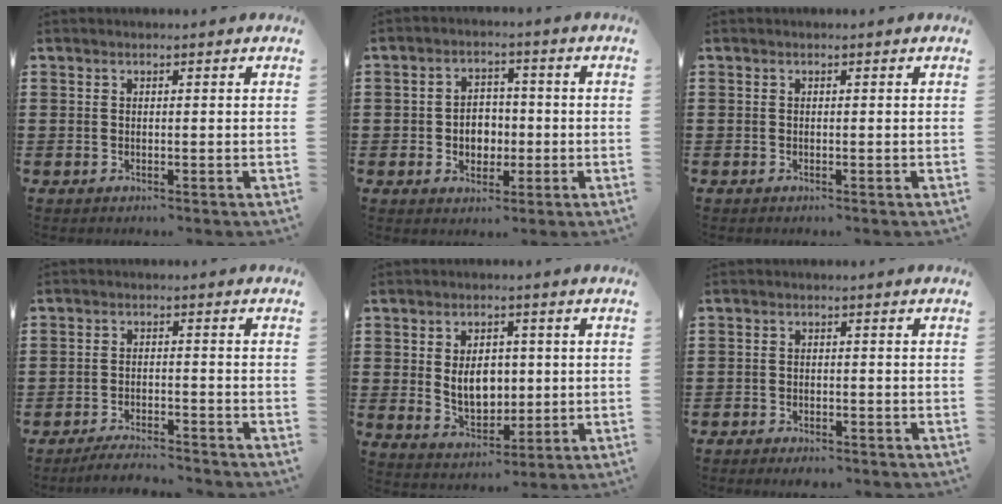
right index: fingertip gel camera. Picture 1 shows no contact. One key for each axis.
{"total": 4.3, "fx": -0.8, "fy": 3.6, "fz": 2.2, "tx": -0.035, "ty": 0.003, "tz": -0.020}
{"total": 0.0}
{"total": 3.5, "fx": -3.4, "fy": 0.1, "fz": 0.4, "tx": -0.010, "ty": 0.004, "tz": -0.071}
{"total": 6.6, "fx": 0.5, "fy": 4.6, "fz": 4.7, "tx": -0.068, "ty": 0.000, "tz": 0.004}
{"total": 1.9, "fx": -1.9, "fy": 0.3, "fz": 0.1, "tx": -0.006, "ty": 0.002, "tz": -0.041}